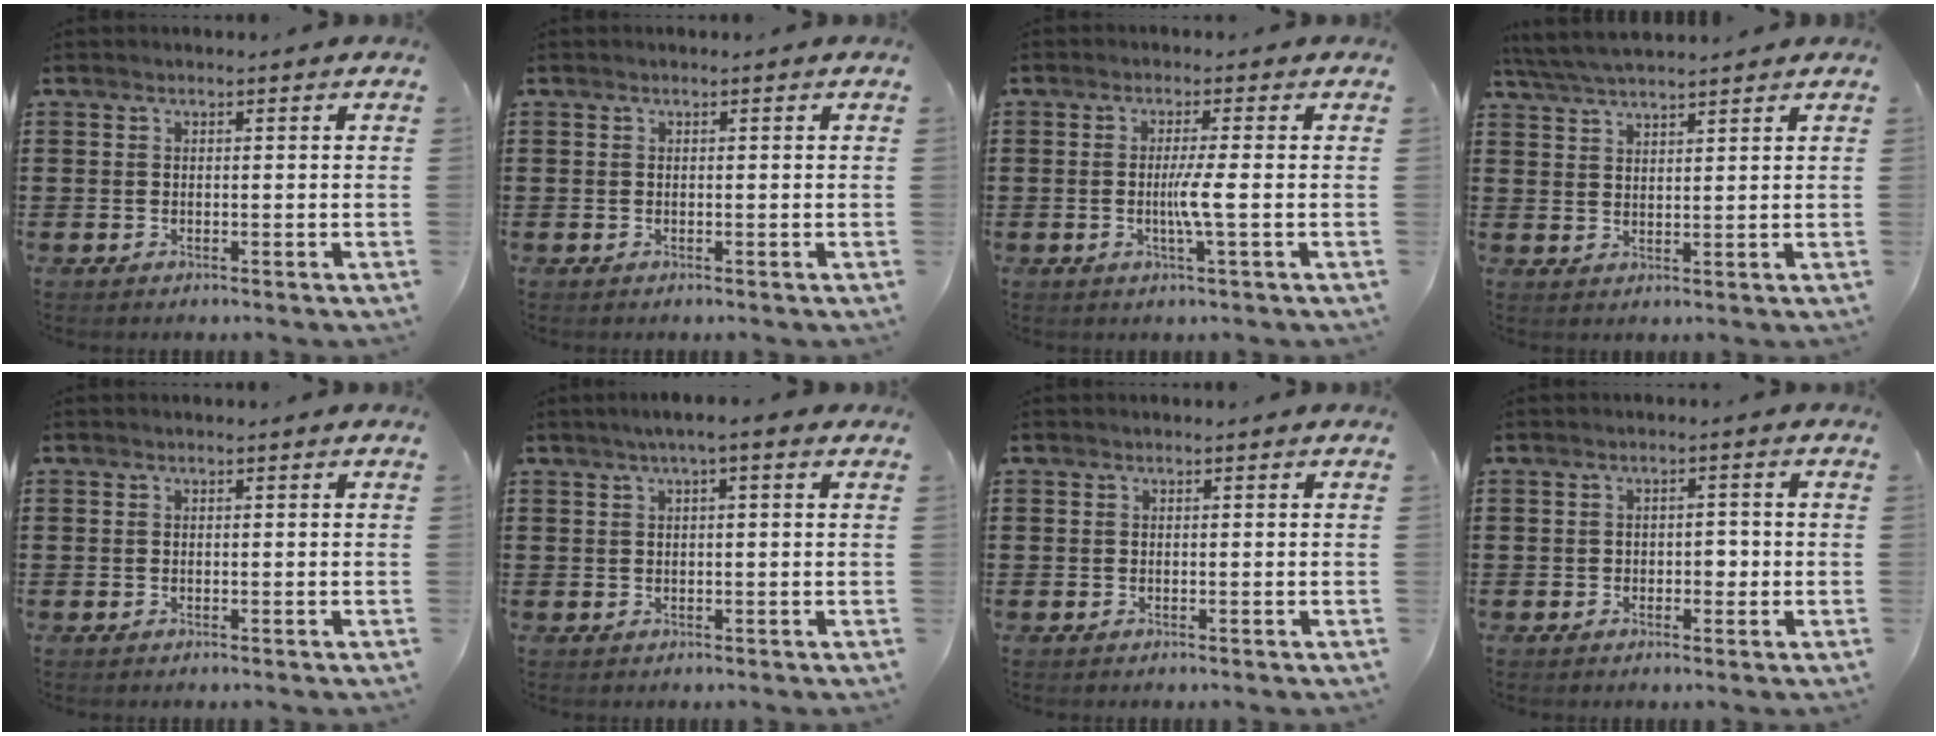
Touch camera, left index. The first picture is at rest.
{"total": 0.0}
{"total": 3.8, "force": [-0.4, -0.5, 3.8], "torque": [-0.066, -0.007, -0.012]}
{"total": 4.5, "force": [4.2, 0.1, 1.4], "torque": [-0.041, -0.010, 0.079]}
{"total": 0.0}
{"total": 2.0, "force": [0.9, 0.1, 1.8], "torque": [-0.035, 0.002, 0.016]}
{"total": 0.0}
{"total": 1.7, "force": [-0.4, 1.1, 1.3], "torque": [-0.026, 0.004, -0.011]}